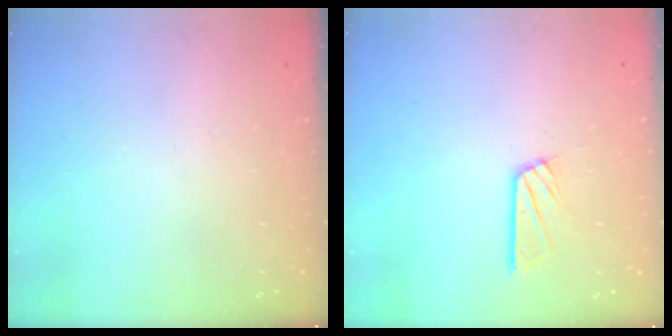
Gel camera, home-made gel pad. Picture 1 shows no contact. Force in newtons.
{"total": 8.5, "press": 8.4, "slide": 0.7}